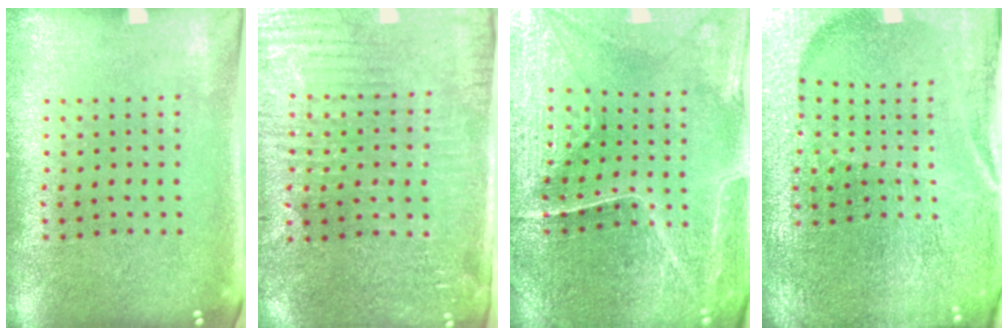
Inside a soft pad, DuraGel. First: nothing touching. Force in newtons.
{"total": 3.6, "press": 3.4, "slide": 1.2}
{"total": 3.4, "press": 3.4, "slide": 0.3}
{"total": 4.6, "press": 4.3, "slide": 1.4}